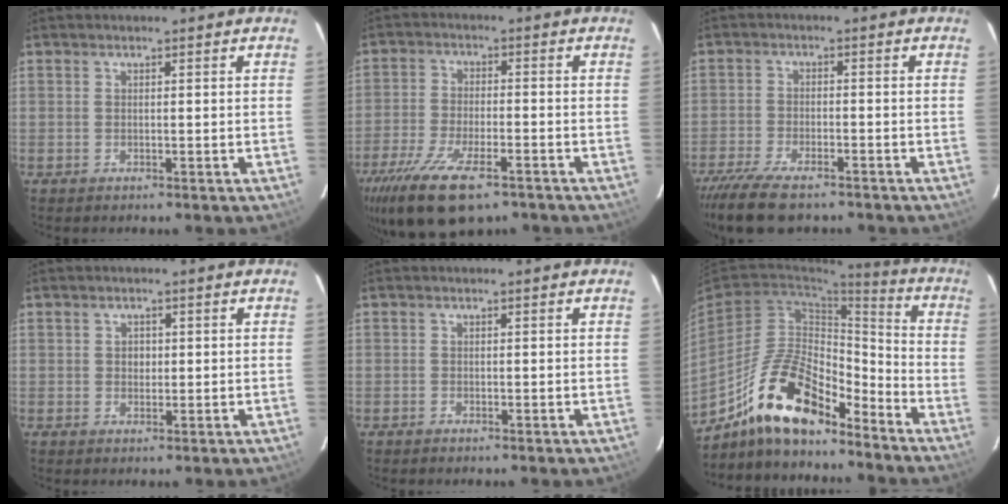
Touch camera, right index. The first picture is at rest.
{"total": 15.5, "force": [-10.2, 5.5, 10.3], "torque": [-0.223, -0.043, -0.181]}
{"total": 10.3, "force": [-8.4, 3.0, 5.2], "torque": [-0.128, -0.032, -0.152]}
{"total": 1.7, "force": [0.2, 1.6, 0.6], "torque": [-0.006, 0.006, 0.002]}
{"total": 0.0}
{"total": 17.5, "force": [-12.7, 6.4, 10.3], "torque": [-0.207, 0.010, -0.231]}